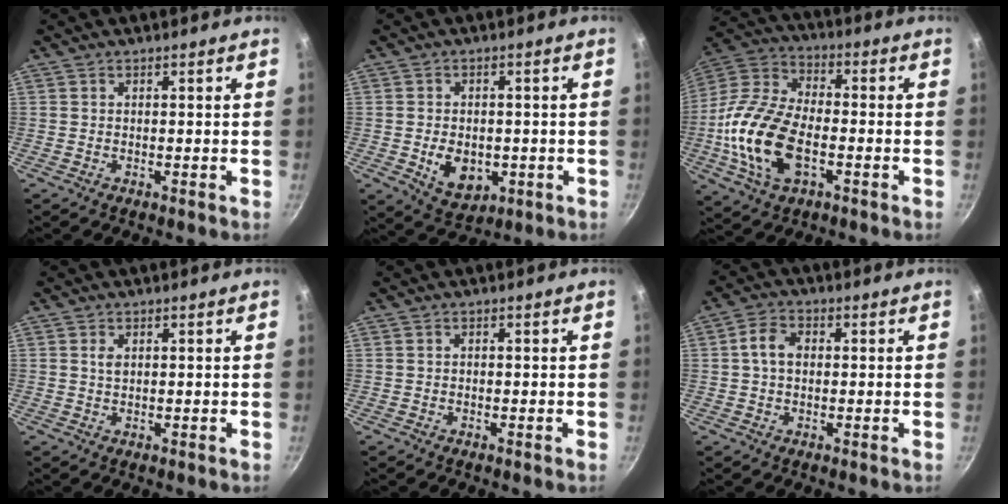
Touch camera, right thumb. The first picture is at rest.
{"total": 8.3, "force": [-1.6, 5.9, 5.5], "torque": [-0.064, -0.002, -0.012]}
{"total": 19.0, "force": [-4.2, 10.6, 15.2], "torque": [-0.297, 0.029, -0.091]}
{"total": 1.4, "force": [0.4, 0.9, 1.0], "torque": [-0.016, -0.001, 0.007]}
{"total": 0.0}
{"total": 4.8, "force": [0.3, 3.5, 3.2], "torque": [-0.052, 0.013, -0.002]}